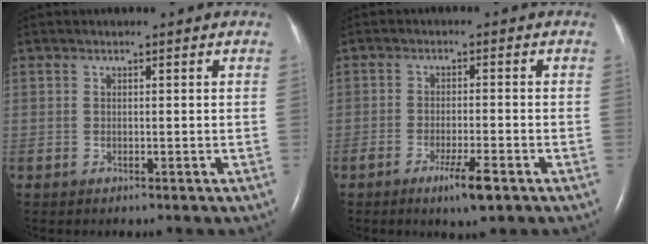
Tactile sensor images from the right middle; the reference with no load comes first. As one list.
[{"total": 4.8, "force": [-2.8, 0.3, 3.9], "torque": [-0.071, -0.008, -0.047]}]